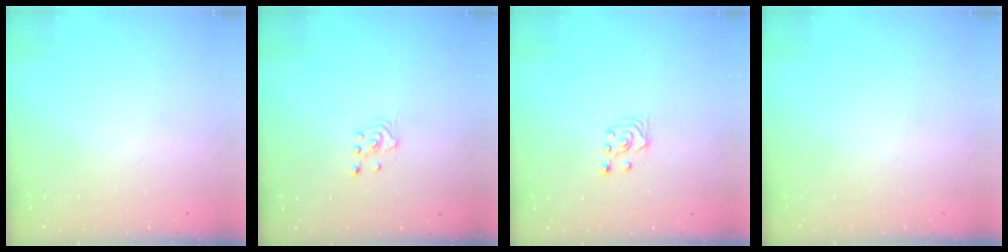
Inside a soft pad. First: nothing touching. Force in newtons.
{"total": 2.6, "press": 2.4, "slide": 0.8}
{"total": 2.6, "press": 2.5, "slide": 1.0}
{"total": 0.0}